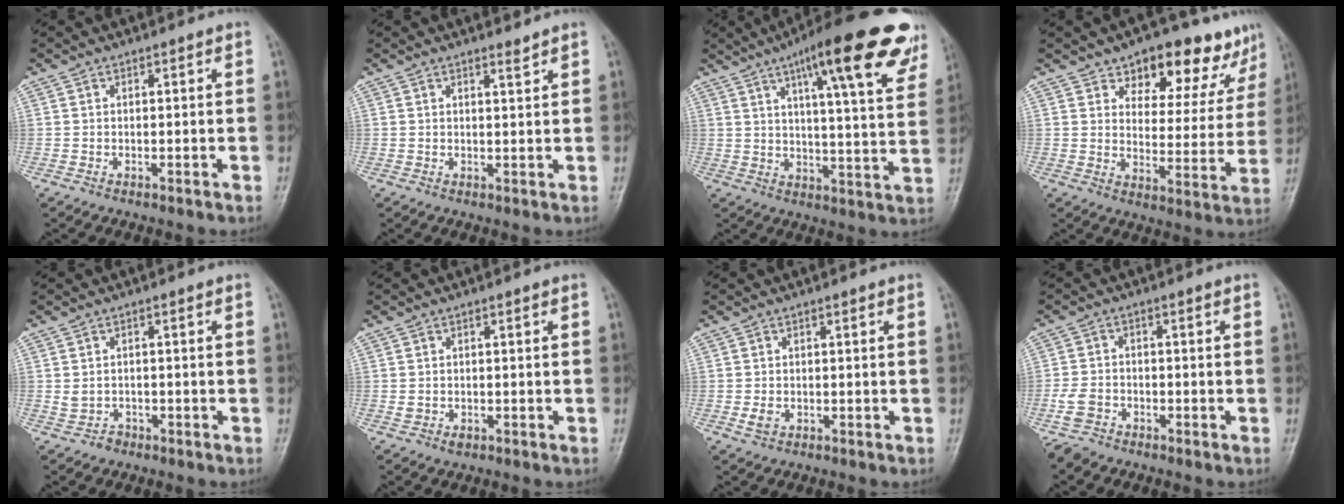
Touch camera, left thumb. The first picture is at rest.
{"total": 1.3, "force": [1.2, 0.1, 0.5], "torque": [-0.006, -0.012, 0.021]}
{"total": 22.4, "force": [12.7, 5.0, 17.9], "torque": [-0.233, -0.026, 0.170]}
{"total": 15.2, "force": [10.7, 7.5, 7.7], "torque": [-0.037, -0.057, 0.139]}
{"total": 2.0, "force": [-0.7, 1.7, 0.7], "torque": [-0.010, 0.009, -0.008]}
{"total": 1.5, "force": [-0.4, 1.2, 0.8], "torque": [-0.008, 0.002, -0.003]}
{"total": 1.8, "force": [-0.4, 1.3, 1.1], "torque": [-0.021, -0.002, -0.006]}
{"total": 3.9, "force": [-3.0, 2.2, 1.0], "torque": [-0.026, 0.009, -0.063]}